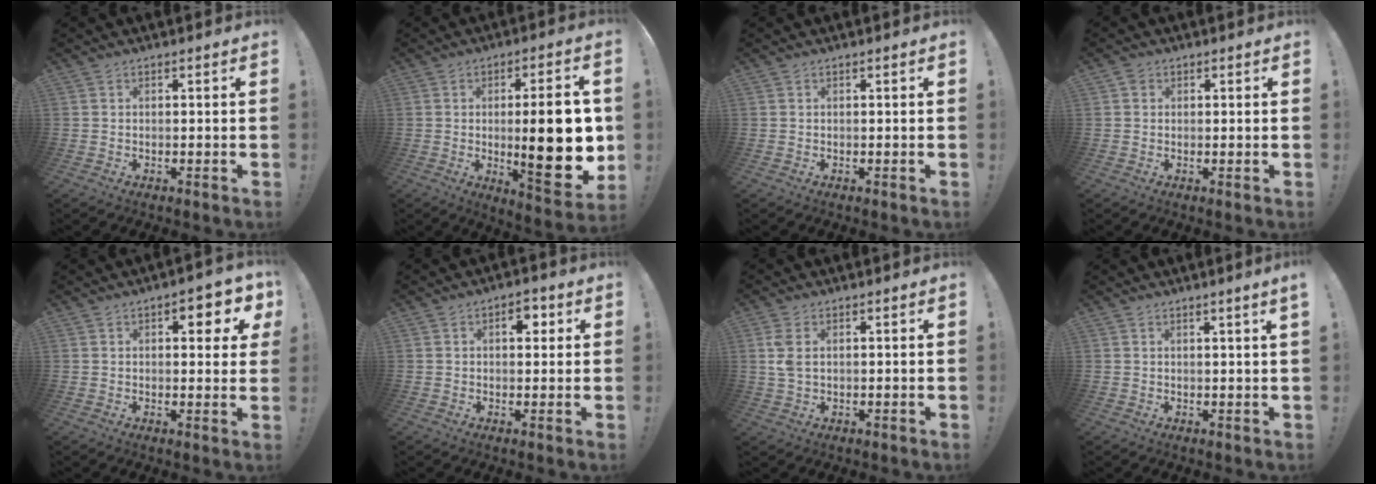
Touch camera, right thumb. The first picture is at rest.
{"total": 21.3, "force": [-0.4, 5.9, 20.5], "torque": [-0.279, -0.019, 0.000]}
{"total": 0.0}
{"total": 1.1, "force": [0.6, 0.9, 0.4], "torque": [-0.002, 0.000, 0.009]}
{"total": 5.9, "force": [2.3, 2.5, 4.8], "torque": [-0.038, -0.015, 0.030]}
{"total": 4.7, "force": [1.6, 2.8, 3.4], "torque": [-0.032, -0.002, 0.021]}
{"total": 4.2, "force": [1.1, 2.5, 3.2], "torque": [-0.066, 0.002, 0.021]}
{"total": 1.9, "force": [1.1, -0.7, 1.4], "torque": [-0.009, -0.011, 0.014]}